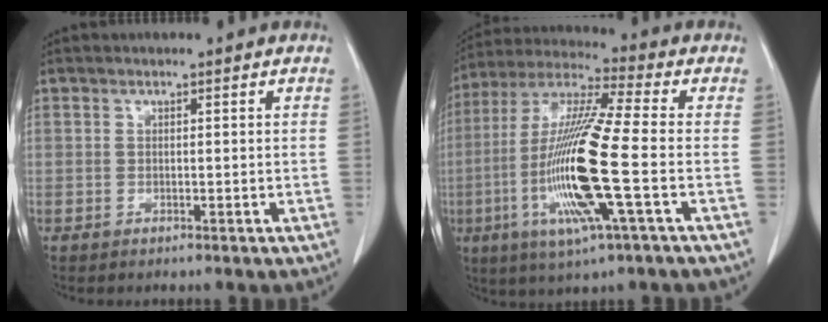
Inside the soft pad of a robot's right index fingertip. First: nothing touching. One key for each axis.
{"total": 17.7, "fx": -4.0, "fy": 0.5, "fz": 17.2, "tx": -0.363, "ty": -0.014, "tz": -0.083}